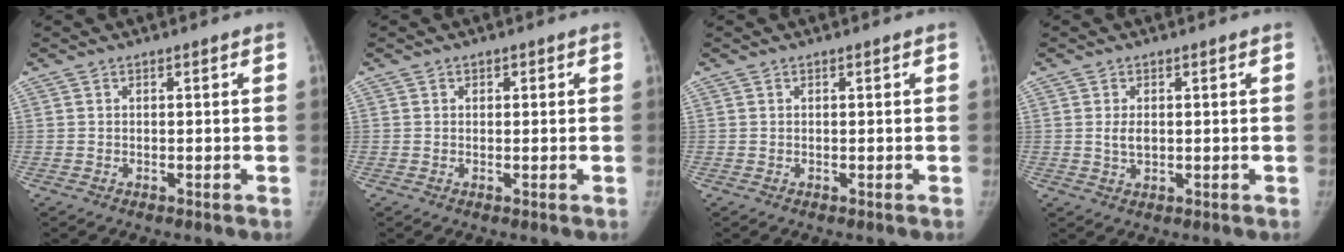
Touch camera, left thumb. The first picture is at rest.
{"total": 0.9, "force": [0.4, 0.8, 0.2], "torque": [0.011, 0.000, 0.003]}
{"total": 0.0}
{"total": 2.4, "force": [0.3, 1.4, 1.9], "torque": [-0.035, -0.006, 0.008]}